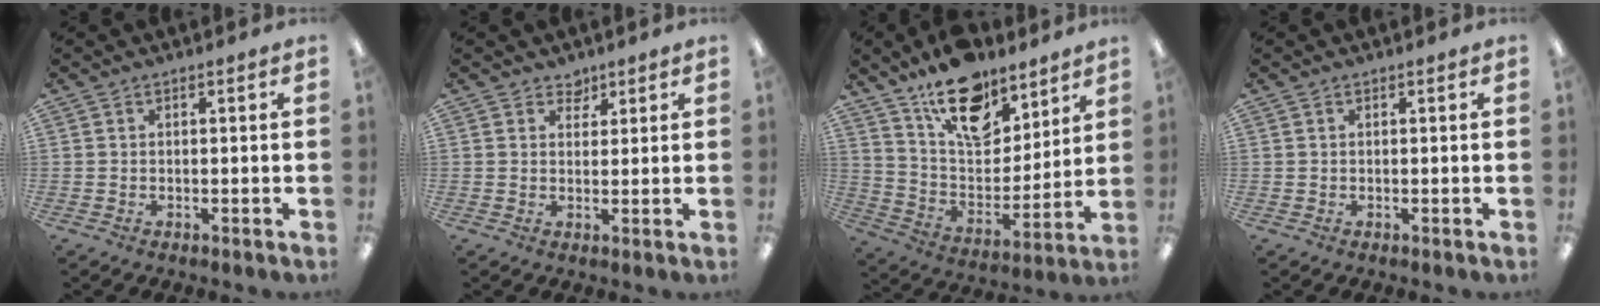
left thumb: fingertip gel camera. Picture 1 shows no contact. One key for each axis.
{"total": 2.8, "fx": 2.3, "fy": 1.6, "fz": 0.3, "tx": 0.005, "ty": -0.011, "tz": 0.040}
{"total": 18.2, "fx": 13.0, "fy": 9.2, "fz": 8.8, "tx": -0.150, "ty": -0.079, "tz": 0.233}
{"total": 0.0}